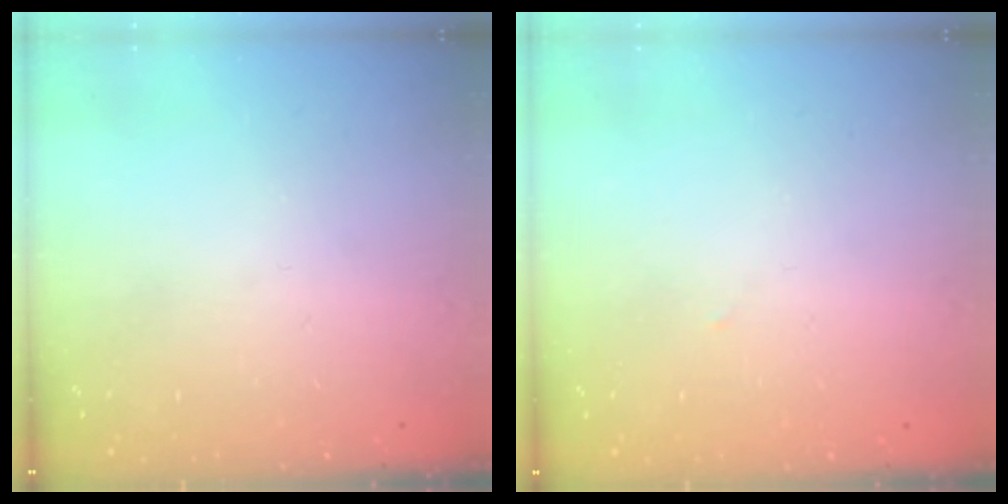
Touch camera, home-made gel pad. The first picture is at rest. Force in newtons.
{"total": 1.3, "press": 1.3, "slide": 0.0}